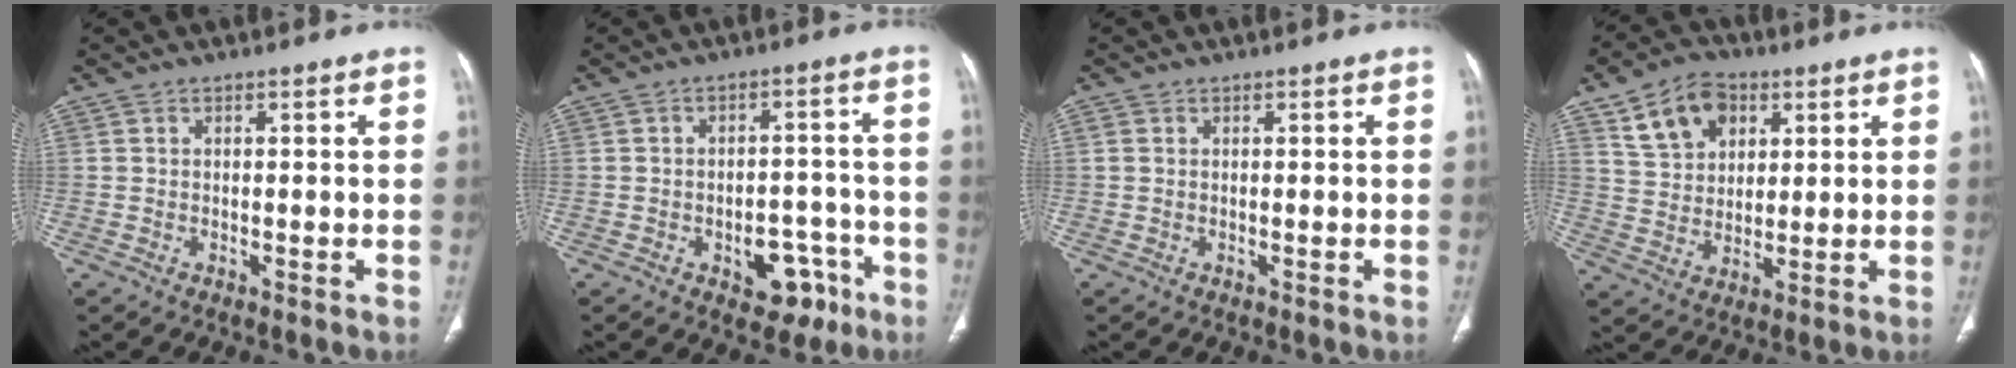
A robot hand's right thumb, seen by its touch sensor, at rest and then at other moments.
{"total": 8.5, "force": [-4.2, 5.4, 5.0], "torque": [-0.031, 0.040, -0.047]}
{"total": 0.9, "force": [0.2, 0.6, 0.5], "torque": [-0.014, 0.006, 0.008]}
{"total": 11.2, "force": [5.3, 8.0, 5.8], "torque": [-0.072, -0.010, 0.098]}